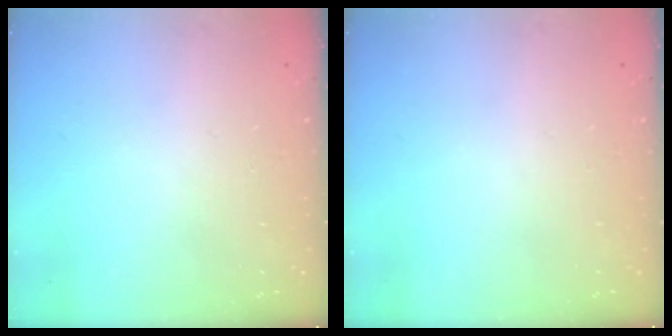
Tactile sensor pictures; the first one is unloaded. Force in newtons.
{"total": 0.0}